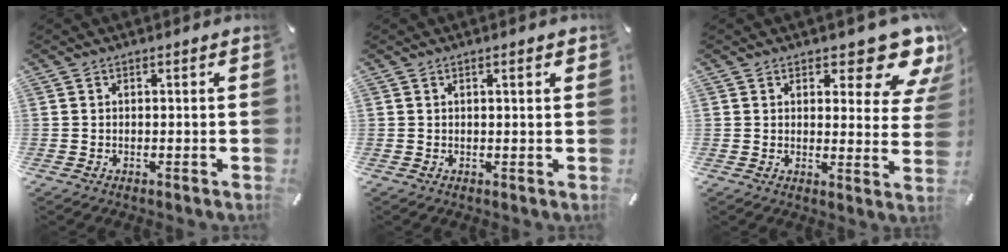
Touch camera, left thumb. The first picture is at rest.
{"total": 1.1, "force": [0.6, 0.3, 0.9], "torque": [-0.018, 0.001, 0.010]}
{"total": 11.5, "force": [8.4, 4.6, 6.5], "torque": [-0.068, -0.072, 0.141]}